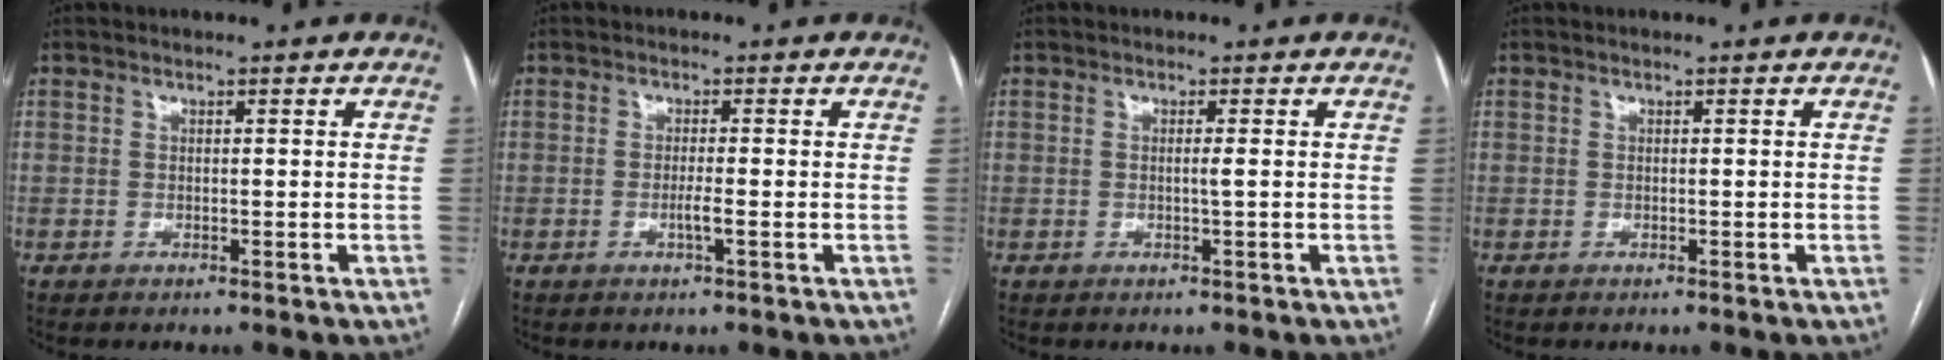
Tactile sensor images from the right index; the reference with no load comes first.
{"total": 1.8, "force": [-0.6, -0.2, 1.7], "torque": [-0.034, -0.003, -0.012]}
{"total": 0.9, "force": [-0.1, -0.3, 0.8], "torque": [-0.013, -0.001, -0.004]}
{"total": 0.0}